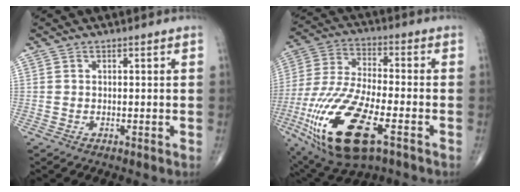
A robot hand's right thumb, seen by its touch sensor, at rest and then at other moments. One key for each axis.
{"total": 22.9, "fx": -9.1, "fy": 8.6, "fz": 19.2, "tx": -0.427, "ty": -0.002, "tz": -0.159}